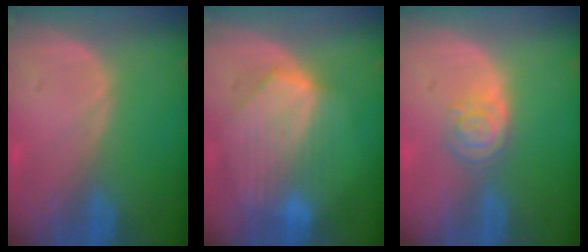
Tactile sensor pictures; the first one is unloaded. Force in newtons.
{"total": 8.7, "press": 7.9, "slide": 3.7}
{"total": 4.2, "press": 3.8, "slide": 1.8}